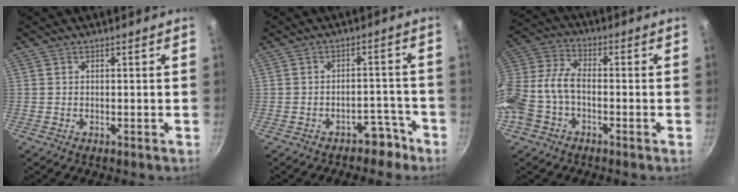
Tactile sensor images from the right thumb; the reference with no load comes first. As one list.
[{"total": 4.9, "force": [-3.6, 2.8, 1.8], "torque": [0.008, 0.057, -0.030]}, {"total": 11.8, "force": [-3.3, 7.5, 8.4], "torque": [-0.176, 0.041, -0.081]}]